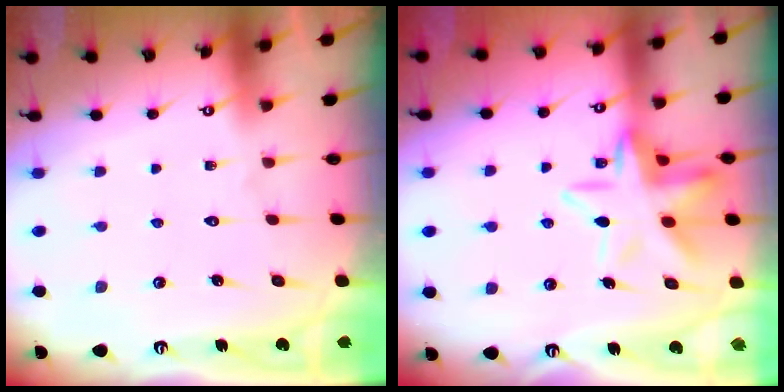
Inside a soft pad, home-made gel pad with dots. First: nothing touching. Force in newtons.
{"total": 12.6, "press": 12.6, "slide": 1.1}